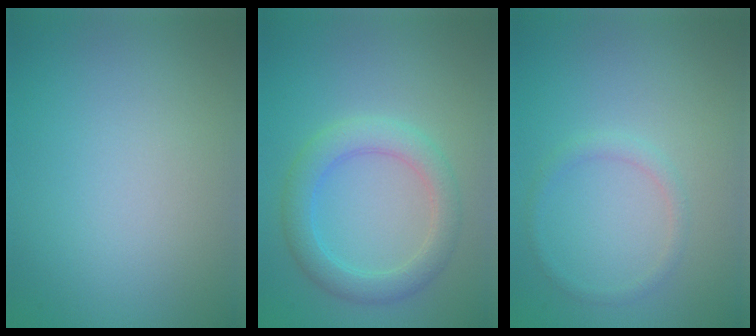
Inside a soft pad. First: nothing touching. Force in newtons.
{"total": 3.7, "press": 3.7, "slide": 0.5}
{"total": 1.2, "press": 1.2, "slide": 0.0}